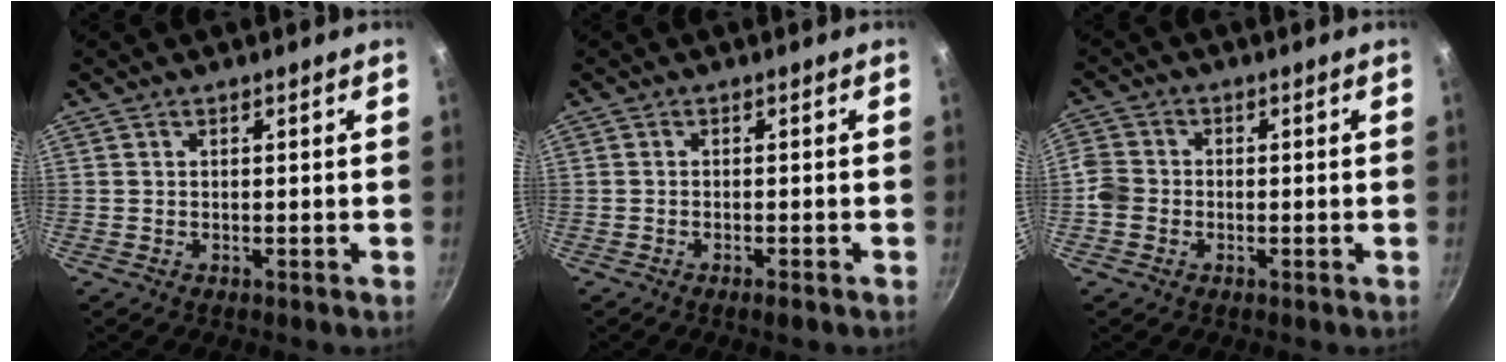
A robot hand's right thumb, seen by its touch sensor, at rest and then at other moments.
{"total": 1.5, "force": [-1.0, 0.2, 1.1], "torque": [-0.031, 0.005, -0.017]}
{"total": 4.0, "force": [-1.4, 3.5, 1.6], "torque": [-0.025, 0.016, -0.036]}